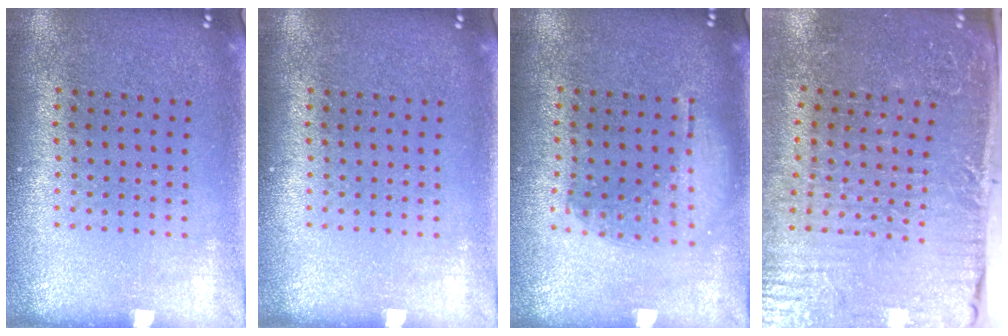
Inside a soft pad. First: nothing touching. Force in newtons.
{"total": 0.0}
{"total": 1.2, "press": 1.1, "slide": 0.5}
{"total": 4.6, "press": 4.3, "slide": 1.6}